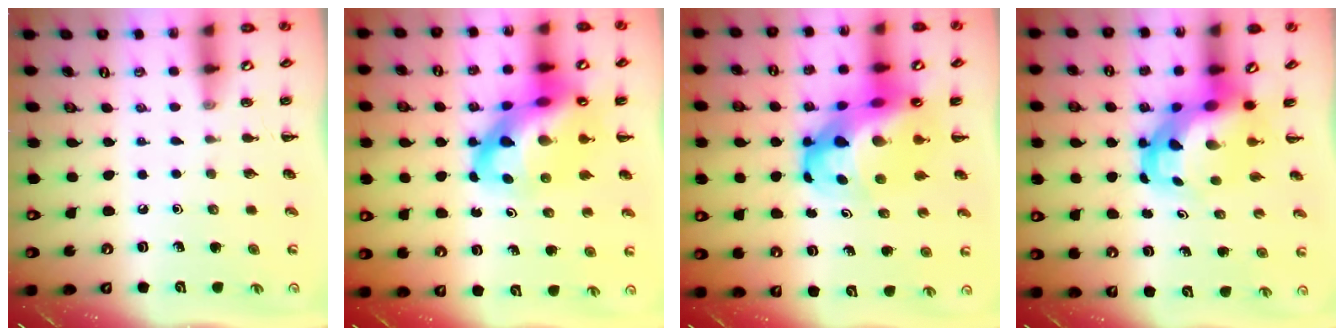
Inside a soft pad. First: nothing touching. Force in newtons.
{"total": 18.7, "press": 18.0, "slide": 4.9}
{"total": 17.0, "press": 16.4, "slide": 4.5}
{"total": 7.1, "press": 6.9, "slide": 1.7}